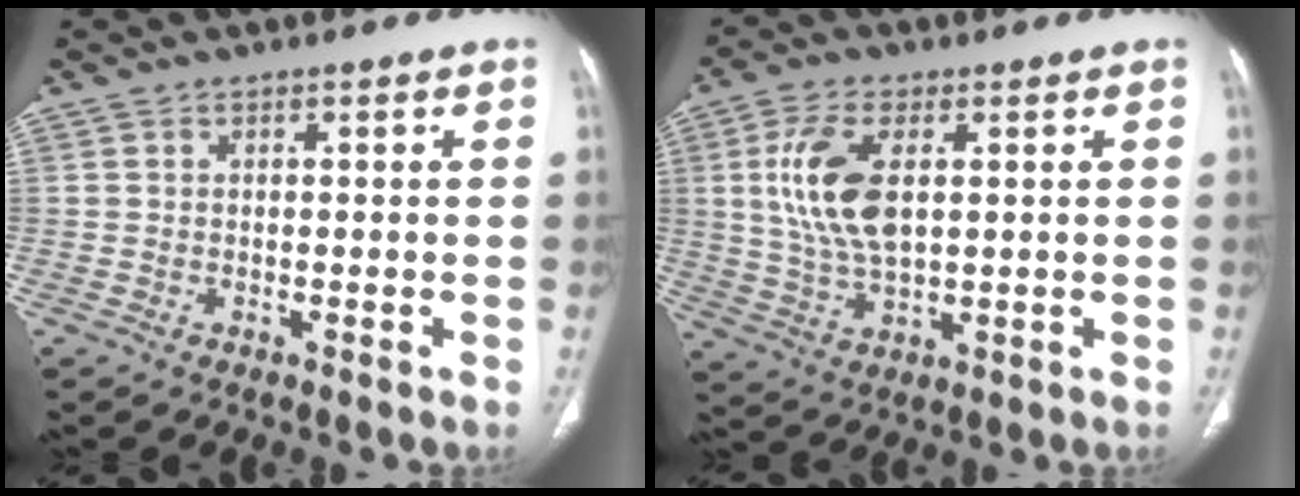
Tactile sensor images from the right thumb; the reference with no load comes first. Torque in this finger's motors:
{"motor_torque": [0.85, 2.69, 1.30, 0.49, 0.15]}